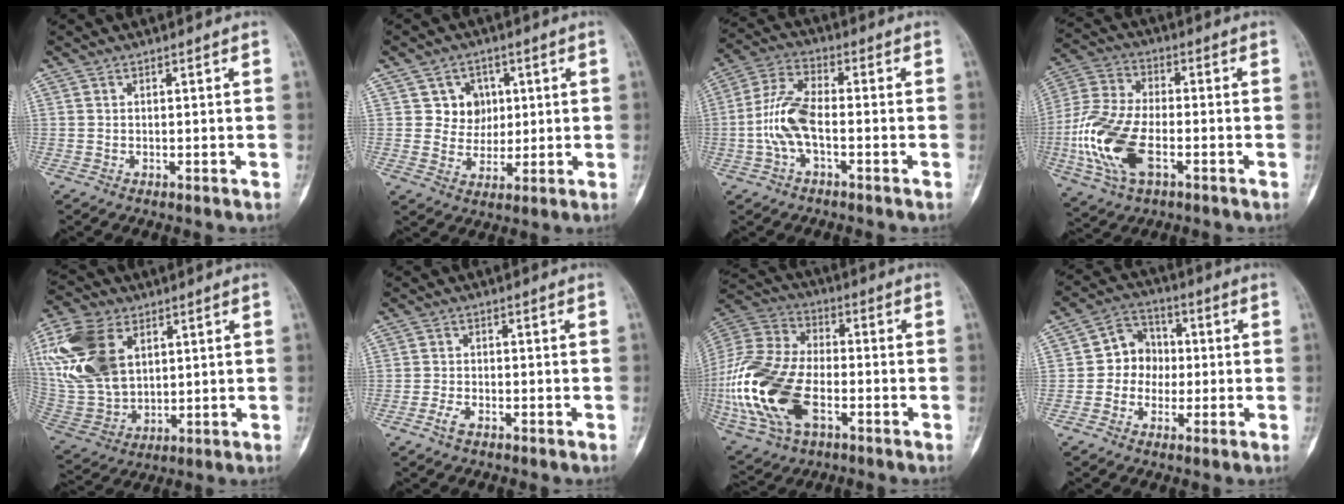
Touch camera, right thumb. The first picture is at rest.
{"total": 6.3, "force": [1.9, 5.8, 1.6], "torque": [0.014, -0.001, 0.031]}
{"total": 9.2, "force": [-1.9, 3.9, 8.1], "torque": [-0.180, 0.028, -0.043]}
{"total": 16.5, "force": [-4.2, 8.6, 13.4], "torque": [-0.294, 0.011, -0.081]}
{"total": 20.4, "force": [6.8, 13.3, 13.9], "torque": [-0.302, -0.011, 0.136]}
{"total": 2.2, "force": [-1.5, 1.0, 1.3], "torque": [-0.033, 0.008, -0.031]}
{"total": 24.9, "force": [-6.2, 14.4, 19.4], "torque": [-0.451, 0.002, -0.107]}
{"total": 7.7, "force": [-0.6, 6.8, 3.6], "torque": [-0.018, 0.024, -0.028]}